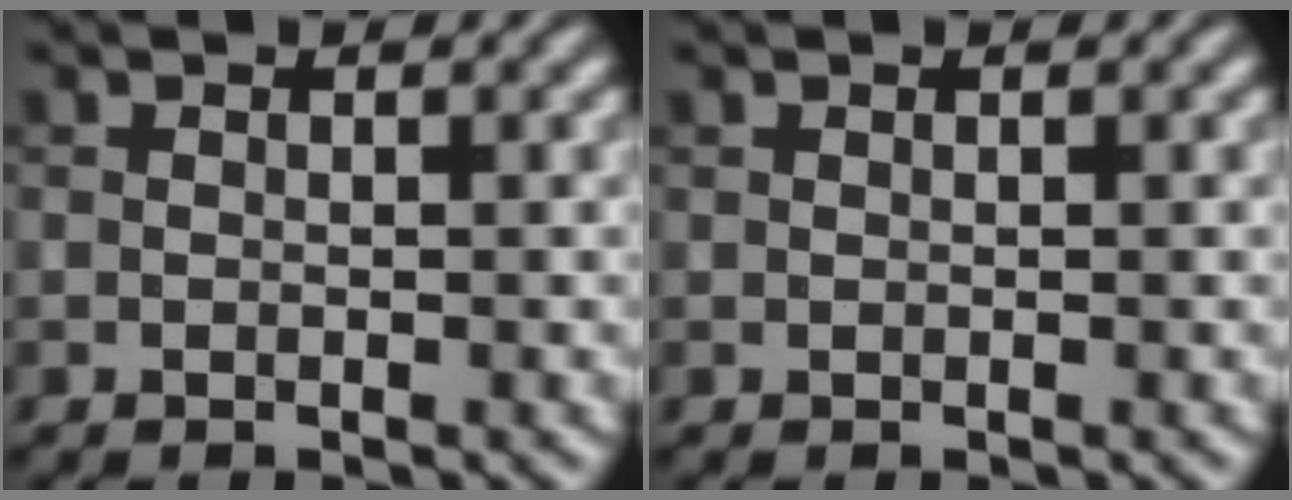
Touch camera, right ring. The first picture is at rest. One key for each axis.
{"total": 0.0}